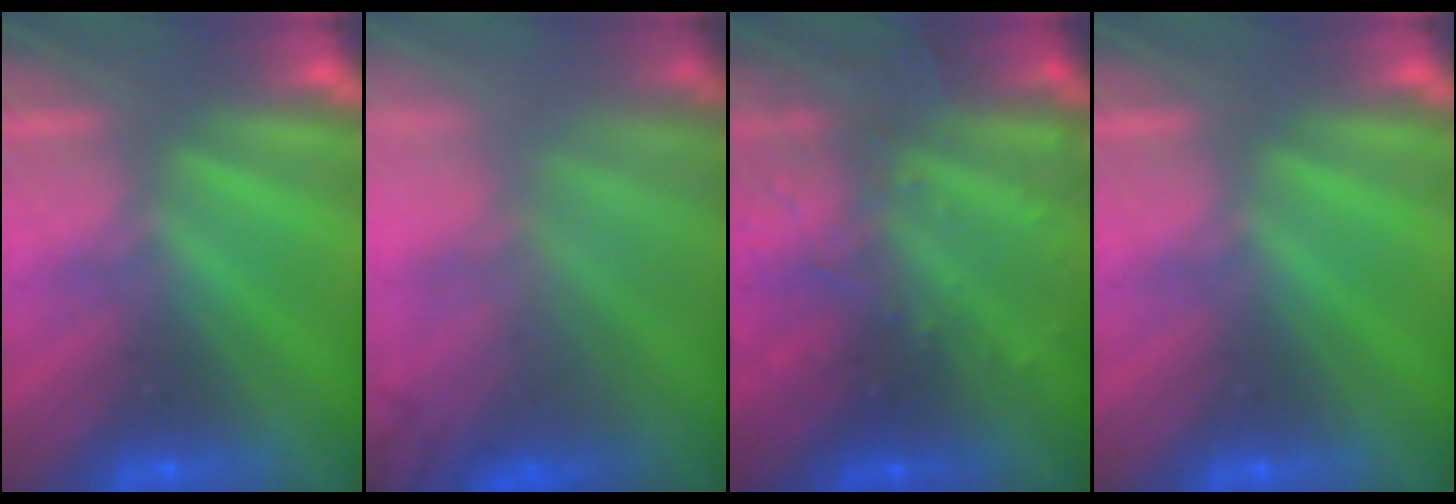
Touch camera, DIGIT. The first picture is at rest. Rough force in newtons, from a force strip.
{"total": 3.8}
{"total": 2.9}
{"total": 0.0}